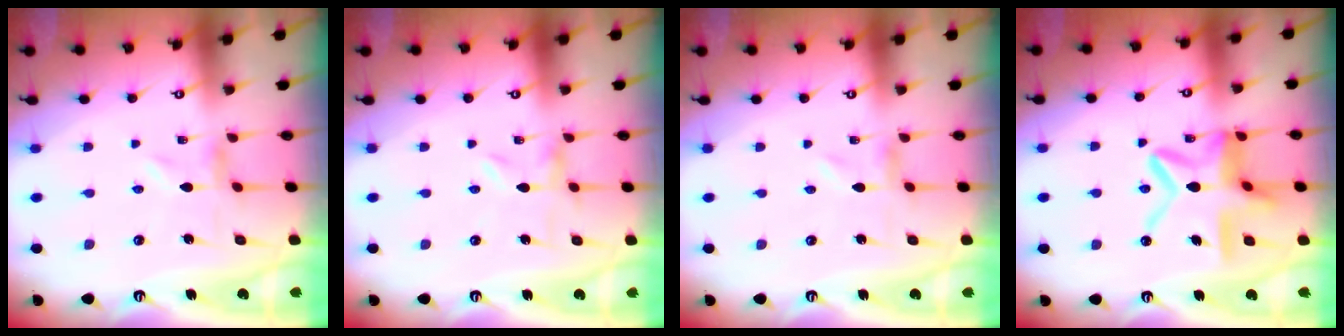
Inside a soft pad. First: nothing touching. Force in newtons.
{"total": 0.0}
{"total": 0.0}
{"total": 15.5, "press": 15.5, "slide": 1.5}